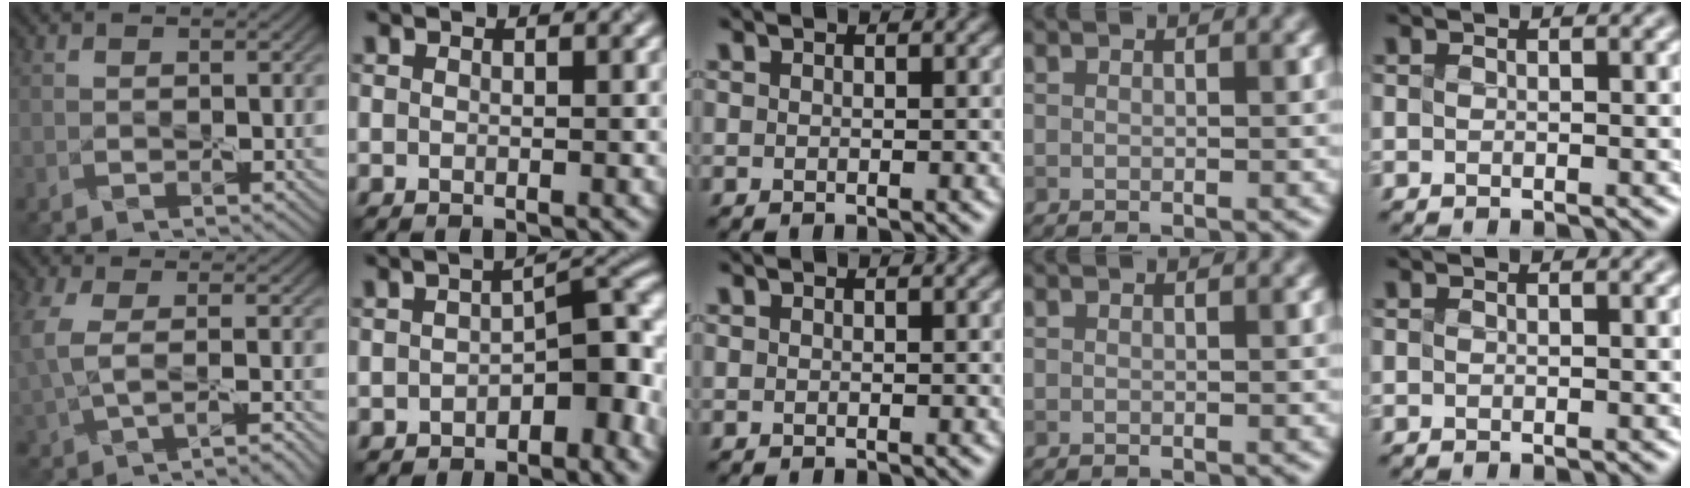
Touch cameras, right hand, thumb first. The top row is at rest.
{"thumb": {"total": 3.7, "force": [-0.3, 1.4, 3.4], "torque": [-0.098, -0.006, -0.004]}, "index": {"total": 6.0, "force": [-2.4, 3.0, 4.6], "torque": [-0.043, 0.014, -0.044]}}